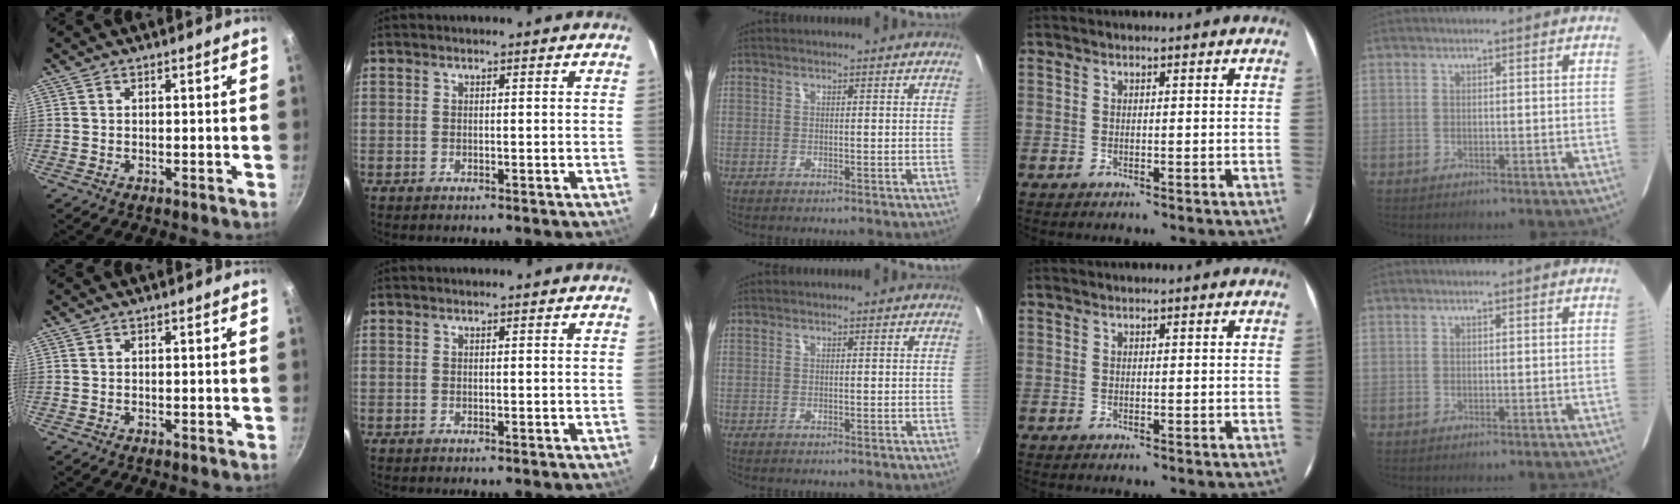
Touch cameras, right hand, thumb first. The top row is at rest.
{}